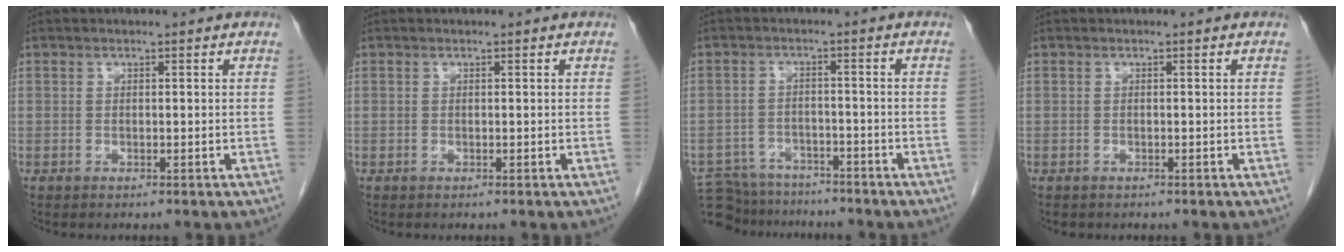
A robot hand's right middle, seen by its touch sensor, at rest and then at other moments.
{"total": 0.0}
{"total": 10.8, "force": [-10.0, 3.7, 1.8], "torque": [-0.039, 0.004, -0.145]}
{"total": 0.6, "force": [-0.4, 0.4, 0.1], "torque": [-0.009, 0.002, -0.006]}